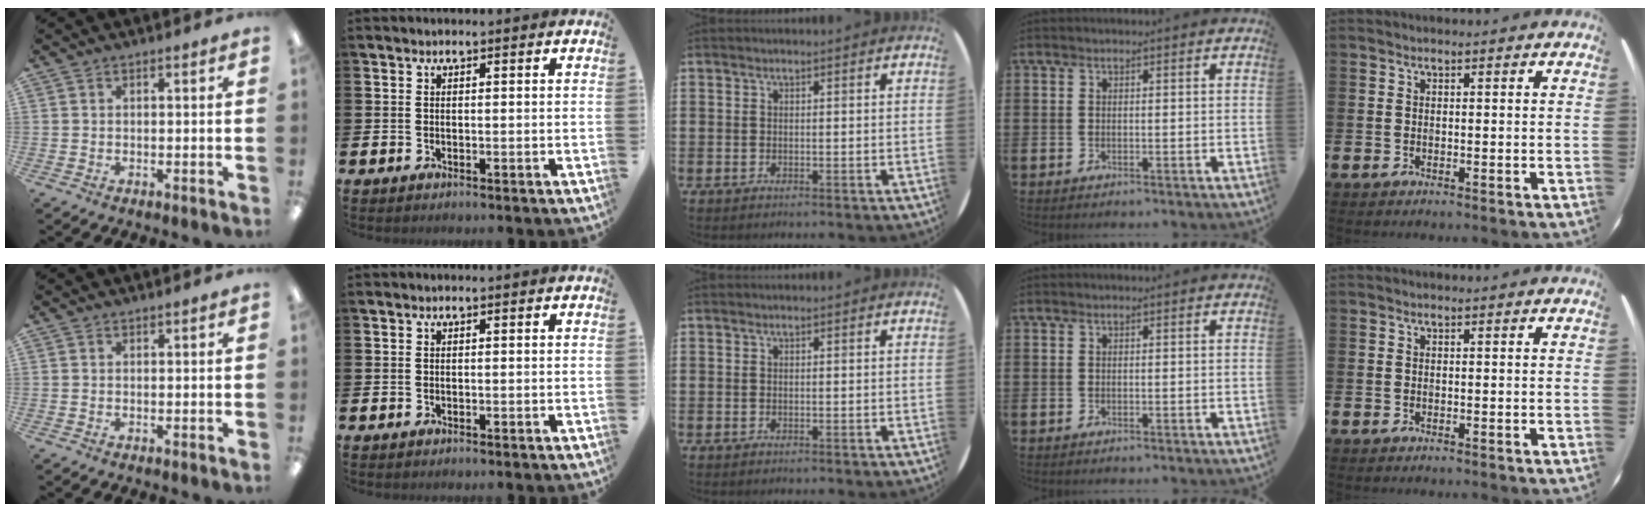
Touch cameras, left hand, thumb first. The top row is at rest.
{}